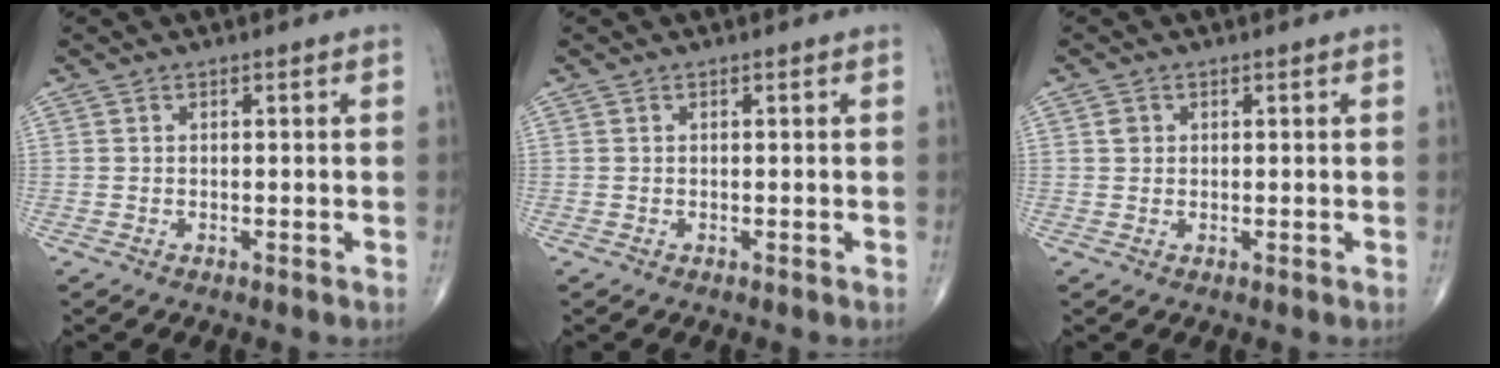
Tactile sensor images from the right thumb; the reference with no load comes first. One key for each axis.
{"total": 0.0}
{"total": 1.4, "fx": 0.4, "fy": 1.2, "fz": 0.5, "tx": -0.002, "ty": 0.000, "tz": 0.005}